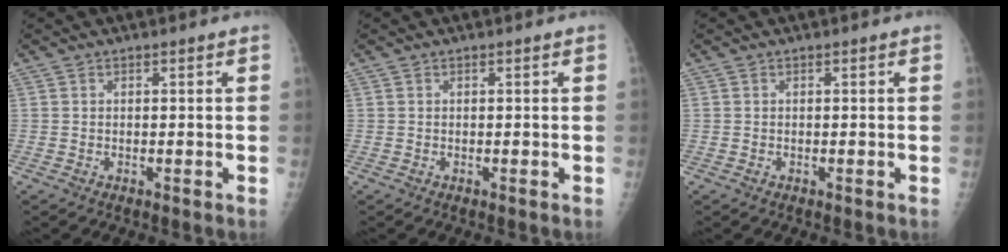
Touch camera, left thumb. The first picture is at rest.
{"total": 0.0}
{"total": 0.0}